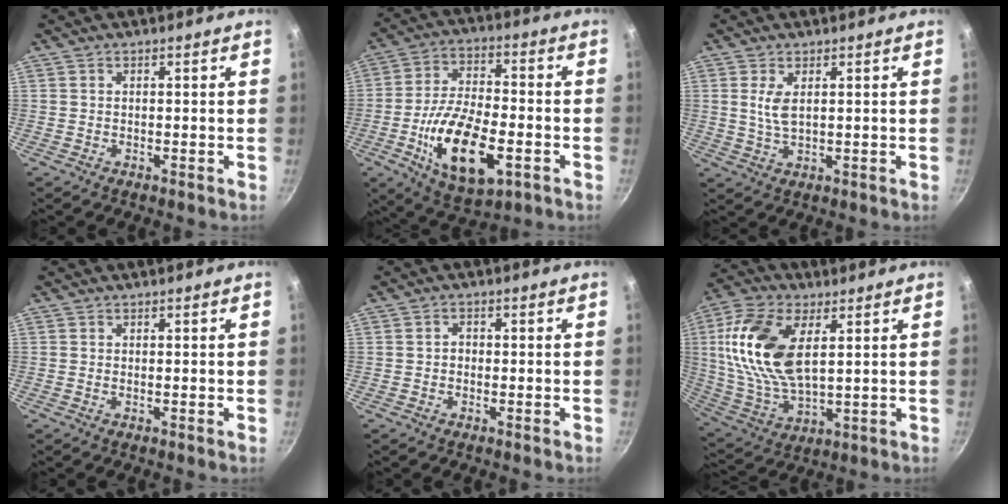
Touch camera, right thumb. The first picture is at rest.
{"total": 18.2, "force": [-5.7, 8.5, 15.0], "torque": [-0.261, 0.018, -0.095]}
{"total": 4.1, "force": [1.1, 1.9, 3.4], "torque": [-0.067, -0.010, 0.025]}
{"total": 0.0}
{"total": 1.4, "force": [-0.3, 1.2, 0.7], "torque": [-0.008, 0.007, -0.006]}
{"total": 18.5, "force": [4.7, 9.8, 14.9], "torque": [-0.290, -0.008, 0.096]}